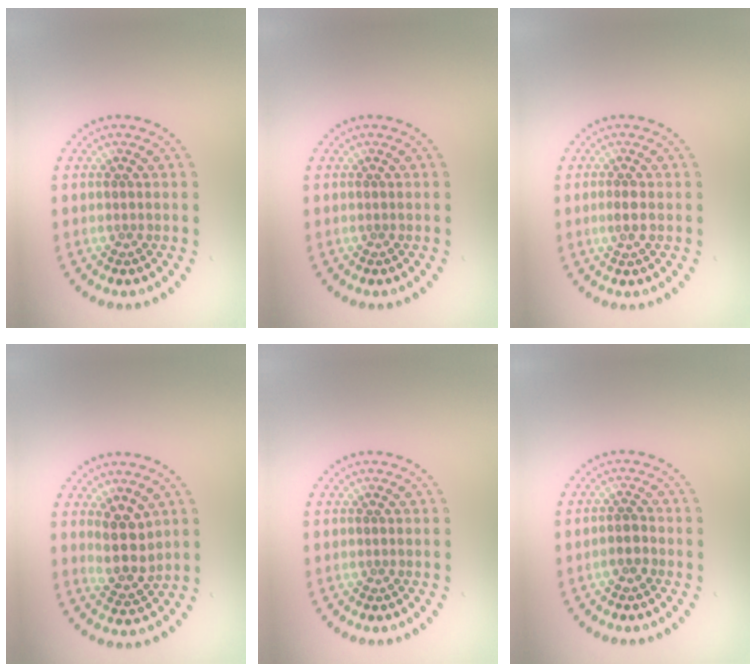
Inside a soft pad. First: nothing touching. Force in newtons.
{"total": 0.0}
{"total": 1.2, "press": 1.2, "slide": 0.2}
{"total": 3.2, "press": 2.8, "slide": 1.5}
{"total": 0.0}
{"total": 1.5, "press": 1.2, "slide": 0.8}